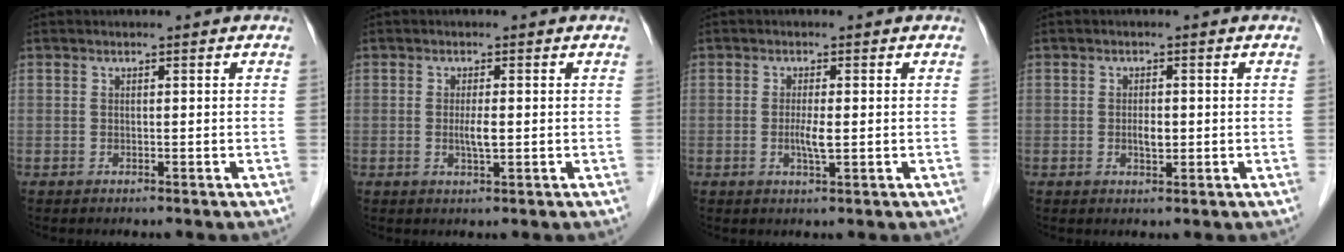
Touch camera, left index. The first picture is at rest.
{"total": 2.2, "force": [-0.1, 0.2, 2.2], "torque": [-0.044, -0.003, -0.001]}
{"total": 2.5, "force": [-0.2, 0.3, 2.4], "torque": [-0.050, -0.004, -0.003]}
{"total": 2.0, "force": [-0.2, 0.9, 1.8], "torque": [-0.034, 0.000, -0.002]}